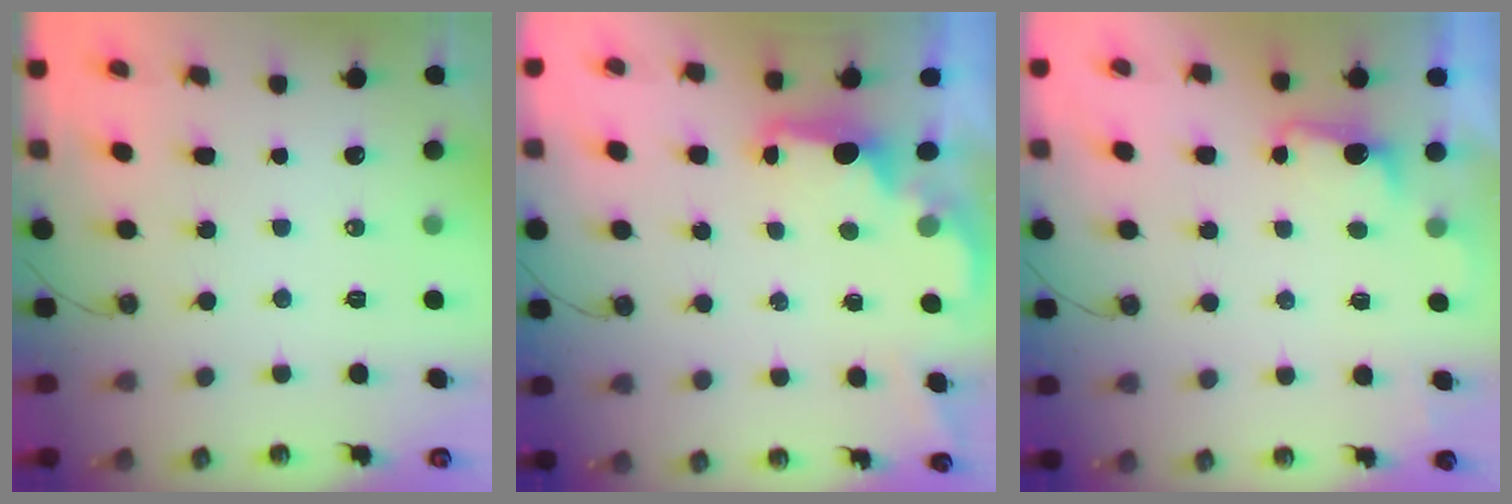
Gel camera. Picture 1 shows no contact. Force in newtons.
{"total": 2.2, "press": 2.0, "slide": 0.8}
{"total": 2.6, "press": 2.4, "slide": 1.0}